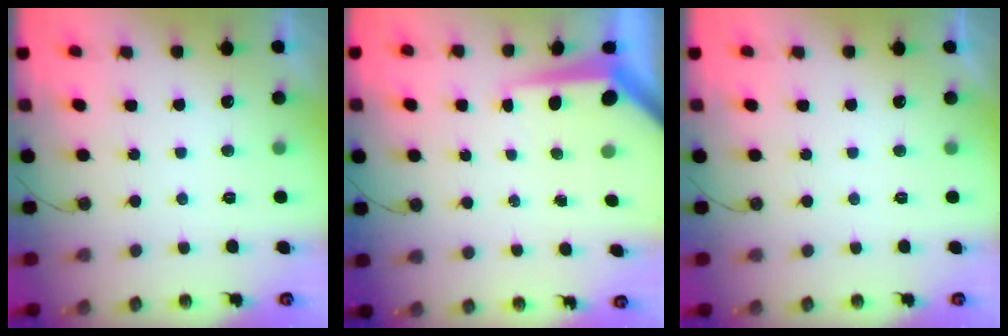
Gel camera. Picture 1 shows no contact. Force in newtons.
{"total": 8.5, "press": 8.4, "slide": 0.7}
{"total": 0.0}